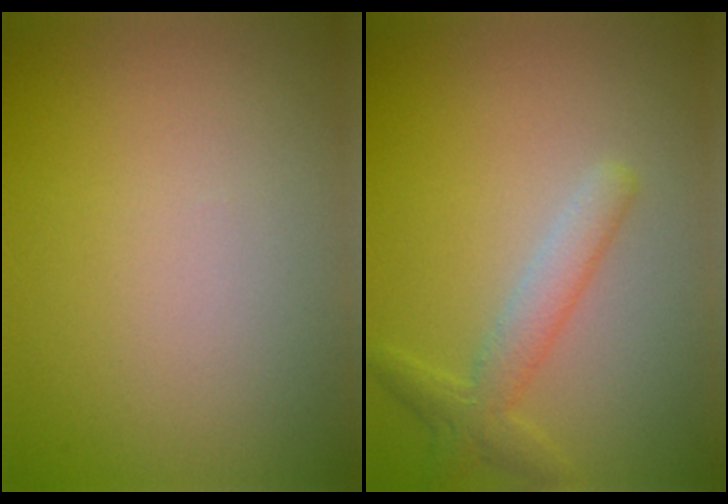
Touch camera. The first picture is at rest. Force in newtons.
{"total": 2.8, "press": 2.8, "slide": 0.1}